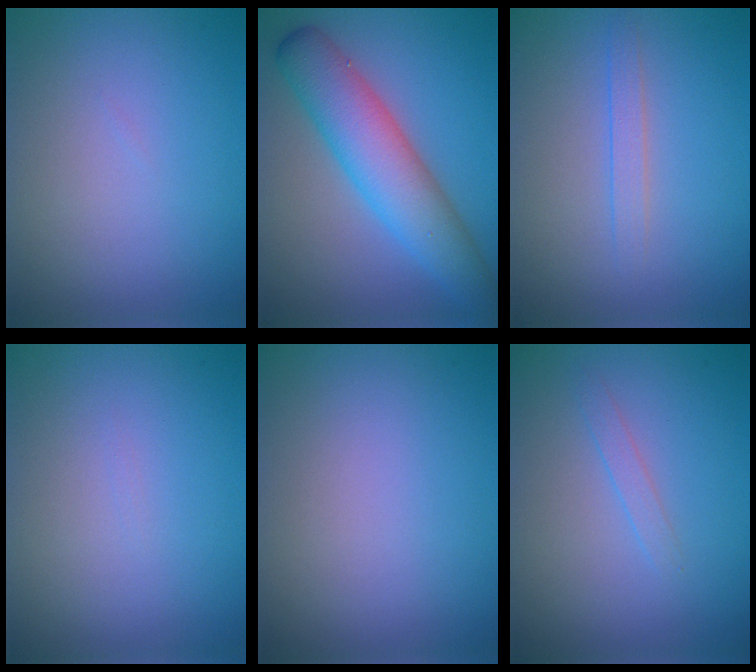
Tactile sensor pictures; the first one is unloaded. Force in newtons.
{"total": 7.1, "press": 7.1, "slide": 0.1}
{"total": 1.3, "press": 1.3, "slide": 0.0}
{"total": 0.0}
{"total": 0.0}
{"total": 0.9, "press": 0.9, "slide": 0.2}